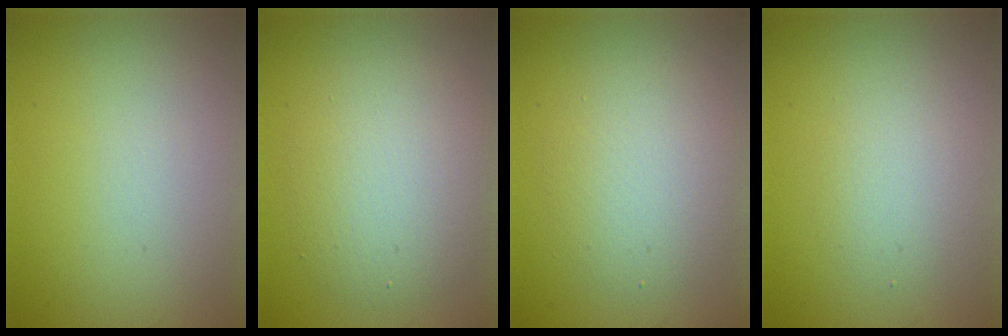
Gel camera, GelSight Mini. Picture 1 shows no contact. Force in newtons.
{"total": 5.2, "press": 5.2, "slide": 0.1}
{"total": 4.0, "press": 4.0, "slide": 0.0}
{"total": 2.4, "press": 2.4, "slide": 0.4}